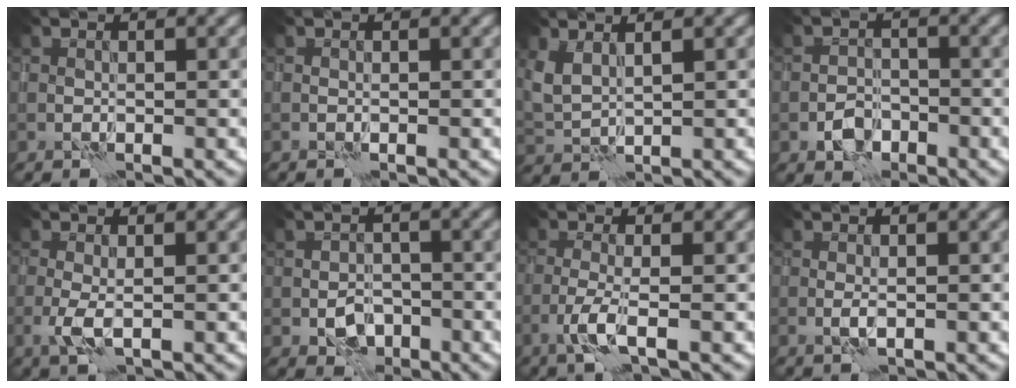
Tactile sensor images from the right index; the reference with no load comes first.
{"total": 0.0}
{"total": 2.7, "force": [1.7, 1.3, 1.7], "torque": [-0.048, 0.001, 0.038]}
{"total": 2.1, "force": [-1.2, 1.6, 0.8], "torque": [-0.009, 0.005, -0.024]}
{"total": 2.0, "force": [-0.4, 0.7, 1.8], "torque": [-0.041, -0.004, -0.012]}
{"total": 2.7, "force": [-1.1, 2.0, 1.5], "torque": [-0.019, -0.001, -0.018]}
{"total": 2.5, "force": [-1.1, 0.5, 2.2], "torque": [-0.045, 0.003, -0.032]}
{"total": 0.8, "force": [-0.1, 0.3, 0.8], "torque": [-0.015, -0.002, -0.004]}